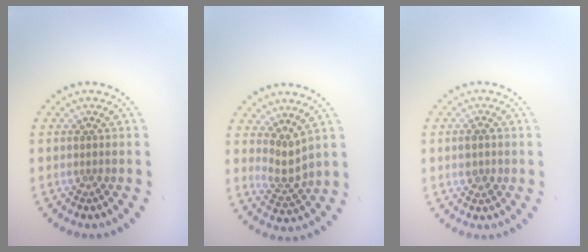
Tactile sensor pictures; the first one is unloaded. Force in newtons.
{"total": 2.4, "press": 1.5, "slide": 1.9}
{"total": 1.4, "press": 1.4, "slide": 0.3}